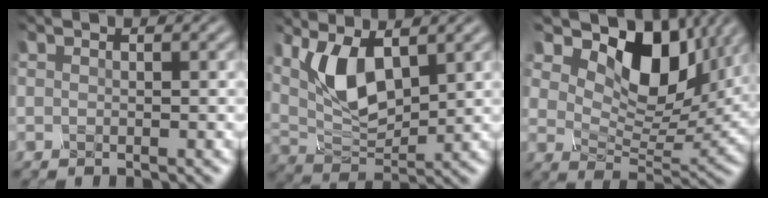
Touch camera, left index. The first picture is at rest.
{"total": 6.4, "force": [2.0, 3.0, 5.3], "torque": [-0.108, -0.007, 0.036]}
{"total": 11.2, "force": [5.4, 6.4, 7.3], "torque": [-0.127, 0.002, 0.092]}